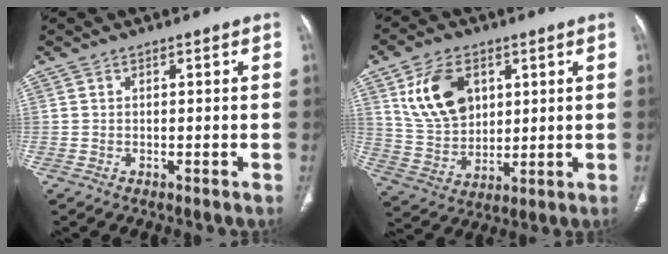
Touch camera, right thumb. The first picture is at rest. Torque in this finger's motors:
{"motor_torque": [0.71, 0.91, 0.61, -0.15, 0.29]}